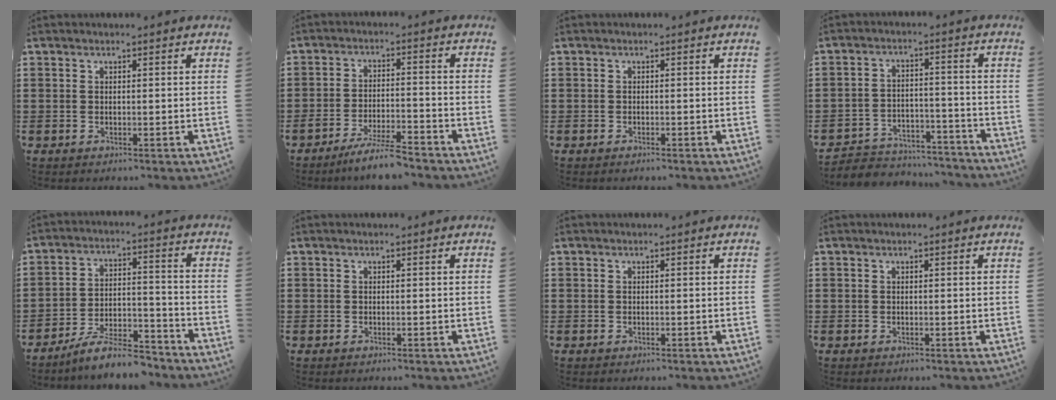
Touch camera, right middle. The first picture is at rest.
{"total": 5.8, "force": [-5.1, 0.2, 2.6], "torque": [-0.056, -0.008, -0.098]}
{"total": 0.6, "force": [-0.5, 0.1, 0.2], "torque": [-0.006, -0.001, -0.010]}
{"total": 4.6, "force": [-4.5, 1.0, 0.2], "torque": [-0.007, 0.011, -0.095]}
{"total": 8.6, "force": [-7.7, 1.2, 3.8], "torque": [-0.068, 0.015, -0.145]}
{"total": 0.0}
{"total": 0.0}
{"total": 0.0}